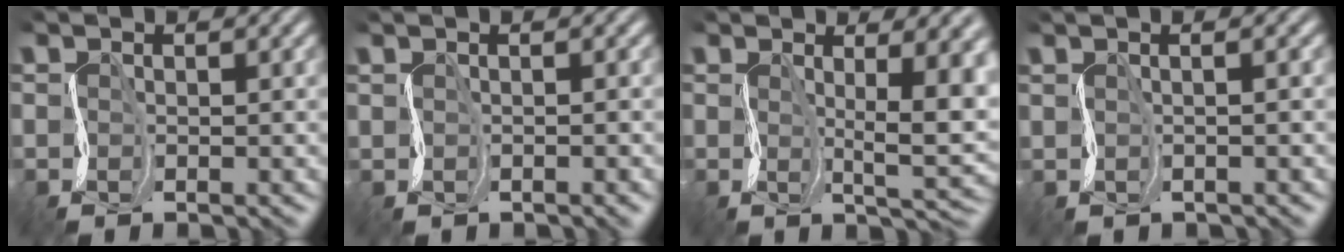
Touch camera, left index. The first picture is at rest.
{"total": 1.6, "force": [0.7, 0.7, 1.2], "torque": [-0.004, 0.009, 0.001]}
{"total": 7.6, "force": [1.1, 2.3, 7.2], "torque": [-0.102, -0.005, 0.025]}
{"total": 2.8, "force": [1.5, 1.4, 1.9], "torque": [-0.014, 0.021, -0.002]}